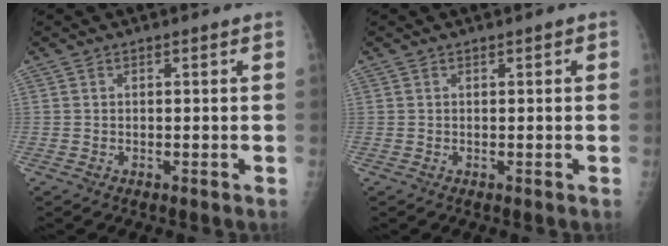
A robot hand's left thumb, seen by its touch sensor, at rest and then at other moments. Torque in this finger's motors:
{"motor_torque": [-0.19, 0.06, -0.13, -0.04, -0.02]}